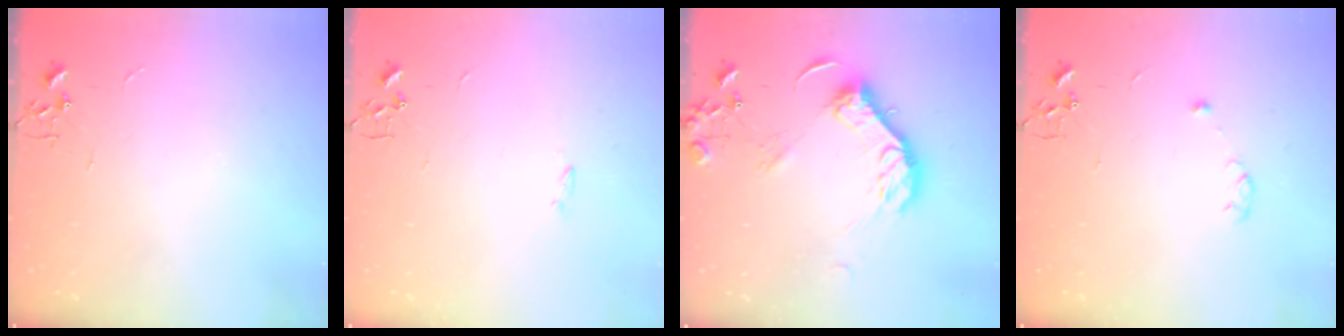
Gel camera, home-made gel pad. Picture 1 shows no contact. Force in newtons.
{"total": 1.2, "press": 1.1, "slide": 0.3}
{"total": 14.1, "press": 14.1, "slide": 1.3}
{"total": 4.3, "press": 4.2, "slide": 0.7}